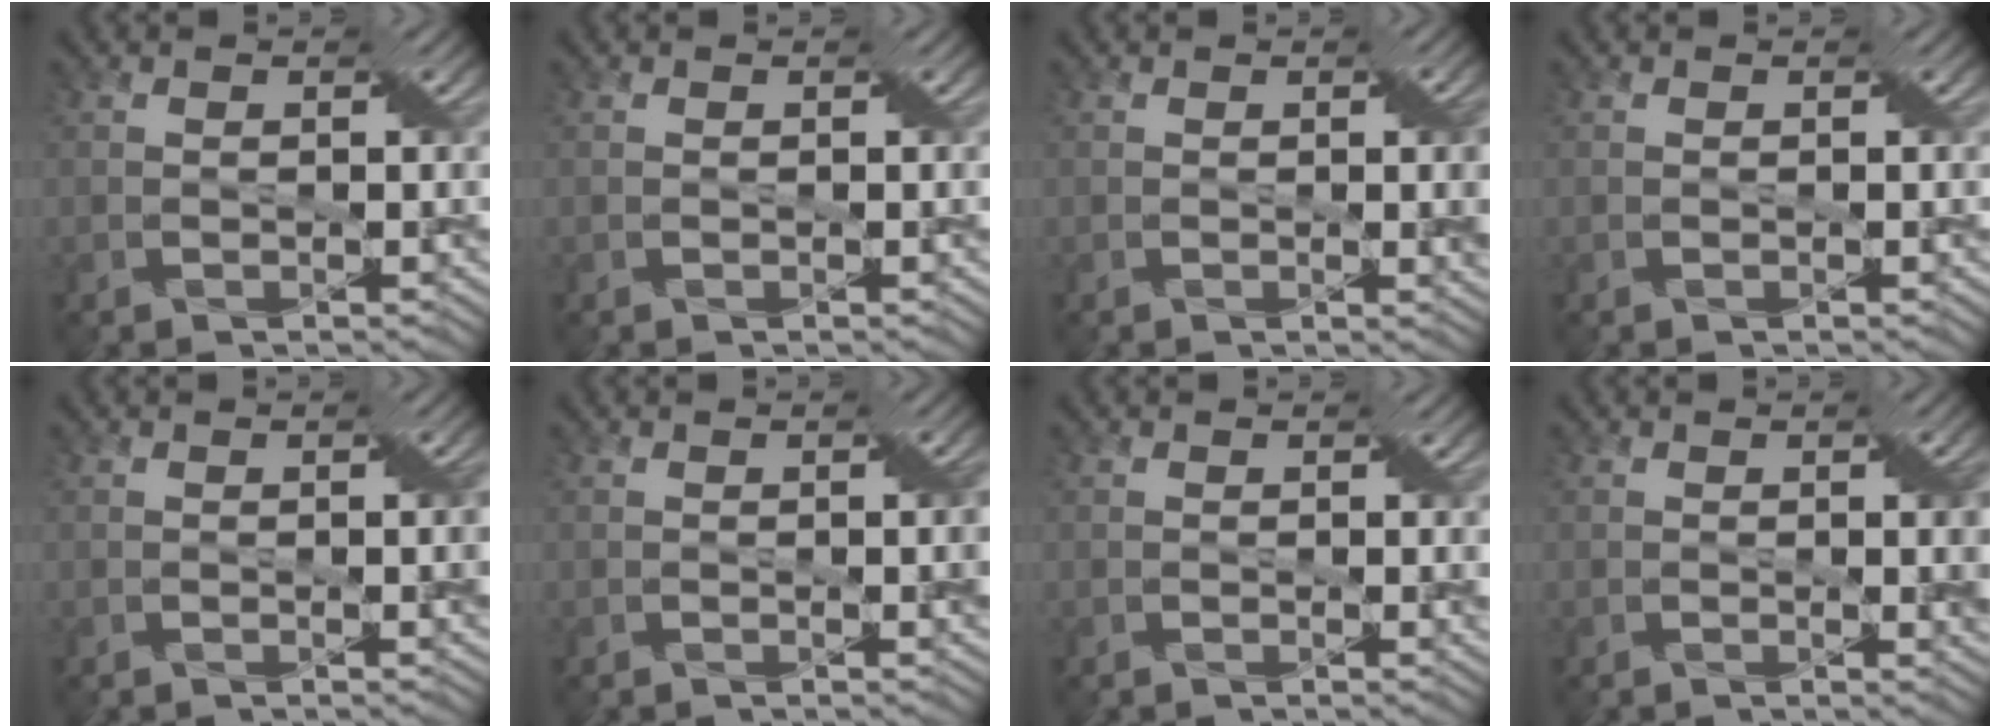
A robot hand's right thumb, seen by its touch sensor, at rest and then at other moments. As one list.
[{"total": 0.0}, {"total": 3.1, "force": [0.1, 0.7, 3.0], "torque": [-0.045, 0.003, 0.003]}, {"total": 0.0}, {"total": 2.4, "force": [0.1, 0.4, 2.4], "torque": [-0.033, 0.004, 0.003]}, {"total": 2.7, "force": [0.1, 0.5, 2.7], "torque": [-0.040, 0.004, 0.002]}, {"total": 1.2, "force": [0.2, 0.1, 1.1], "torque": [-0.016, -0.002, 0.003]}, {"total": 3.4, "force": [0.2, 0.7, 3.4], "torque": [-0.051, 0.002, 0.005]}]